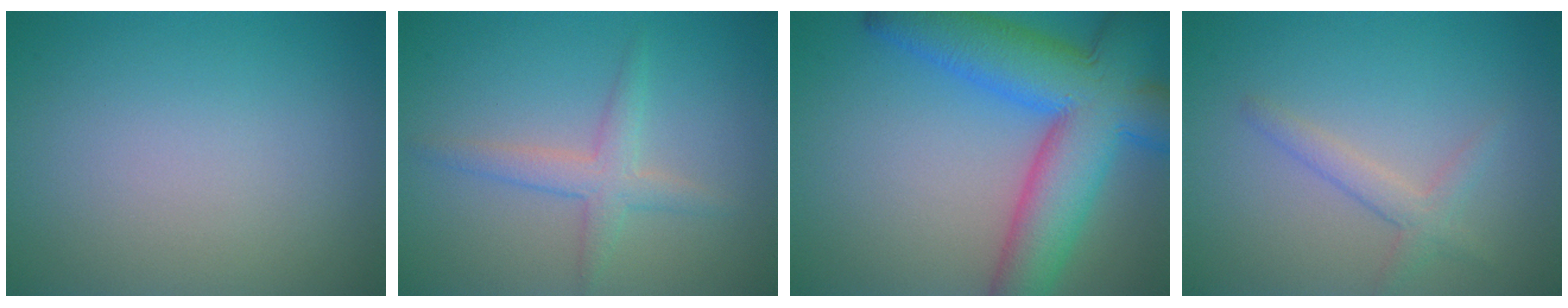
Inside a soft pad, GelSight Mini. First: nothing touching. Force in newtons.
{"total": 2.5, "press": 2.5, "slide": 0.0}
{"total": 11.7, "press": 11.7, "slide": 0.5}
{"total": 2.0, "press": 2.0, "slide": 0.1}